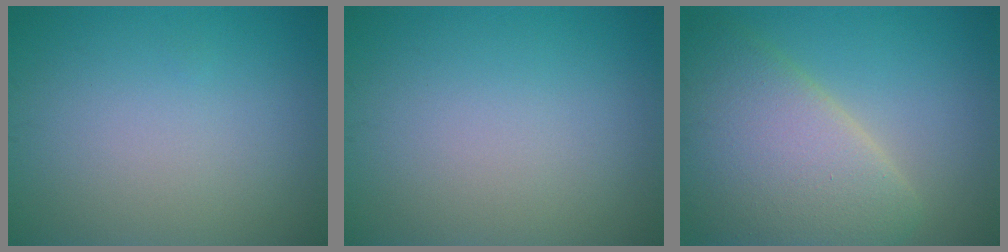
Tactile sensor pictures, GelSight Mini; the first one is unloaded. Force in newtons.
{"total": 0.0}
{"total": 8.5, "press": 8.5, "slide": 0.6}